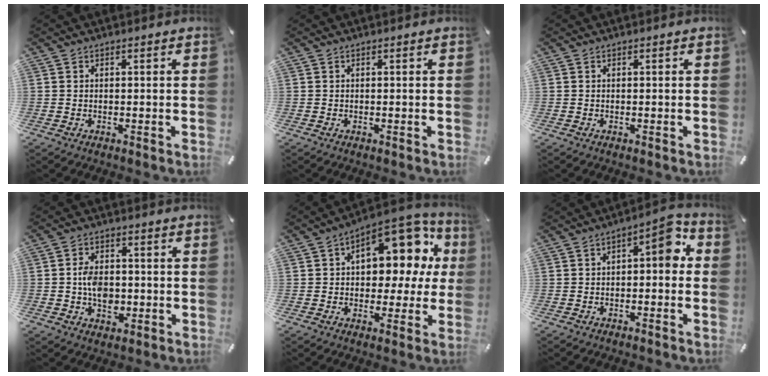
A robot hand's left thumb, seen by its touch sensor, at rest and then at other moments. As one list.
[{"total": 0.0}, {"total": 0.0}, {"total": 7.0, "force": [-0.9, 5.3, 4.5], "torque": [-0.084, -0.001, -0.020]}, {"total": 17.2, "force": [6.8, 9.9, 12.2], "torque": [-0.147, -0.052, 0.114]}, {"total": 7.2, "force": [0.8, 3.1, 6.5], "torque": [-0.083, -0.007, 0.004]}]